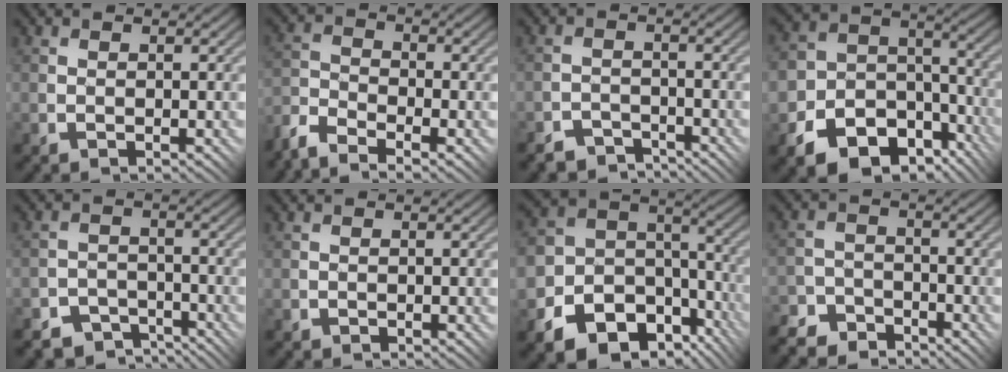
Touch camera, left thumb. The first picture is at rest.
{"total": 6.1, "force": [-5.0, 1.9, 2.9], "torque": [-0.063, -0.010, -0.111]}
{"total": 3.4, "force": [-3.3, 0.8, 0.1], "torque": [0.005, 0.003, -0.064]}
{"total": 15.0, "force": [-8.8, 10.7, 5.8], "torque": [-0.134, -0.042, -0.118]}
{"total": 4.3, "force": [-3.7, 2.0, 0.7], "torque": [-0.004, -0.002, -0.065]}
{"total": 0.0}
{"total": 16.6, "force": [-9.1, 12.2, 6.7], "torque": [-0.165, -0.047, -0.107]}
{"total": 7.0, "force": [-6.3, 3.0, 0.9], "torque": [-0.011, 0.004, -0.102]}